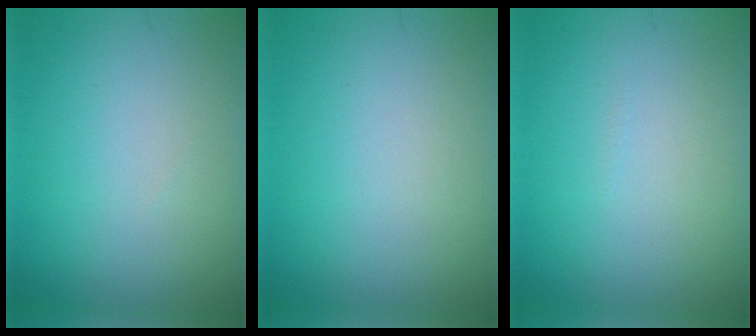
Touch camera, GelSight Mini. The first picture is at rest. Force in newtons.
{"total": 0.0}
{"total": 0.0}